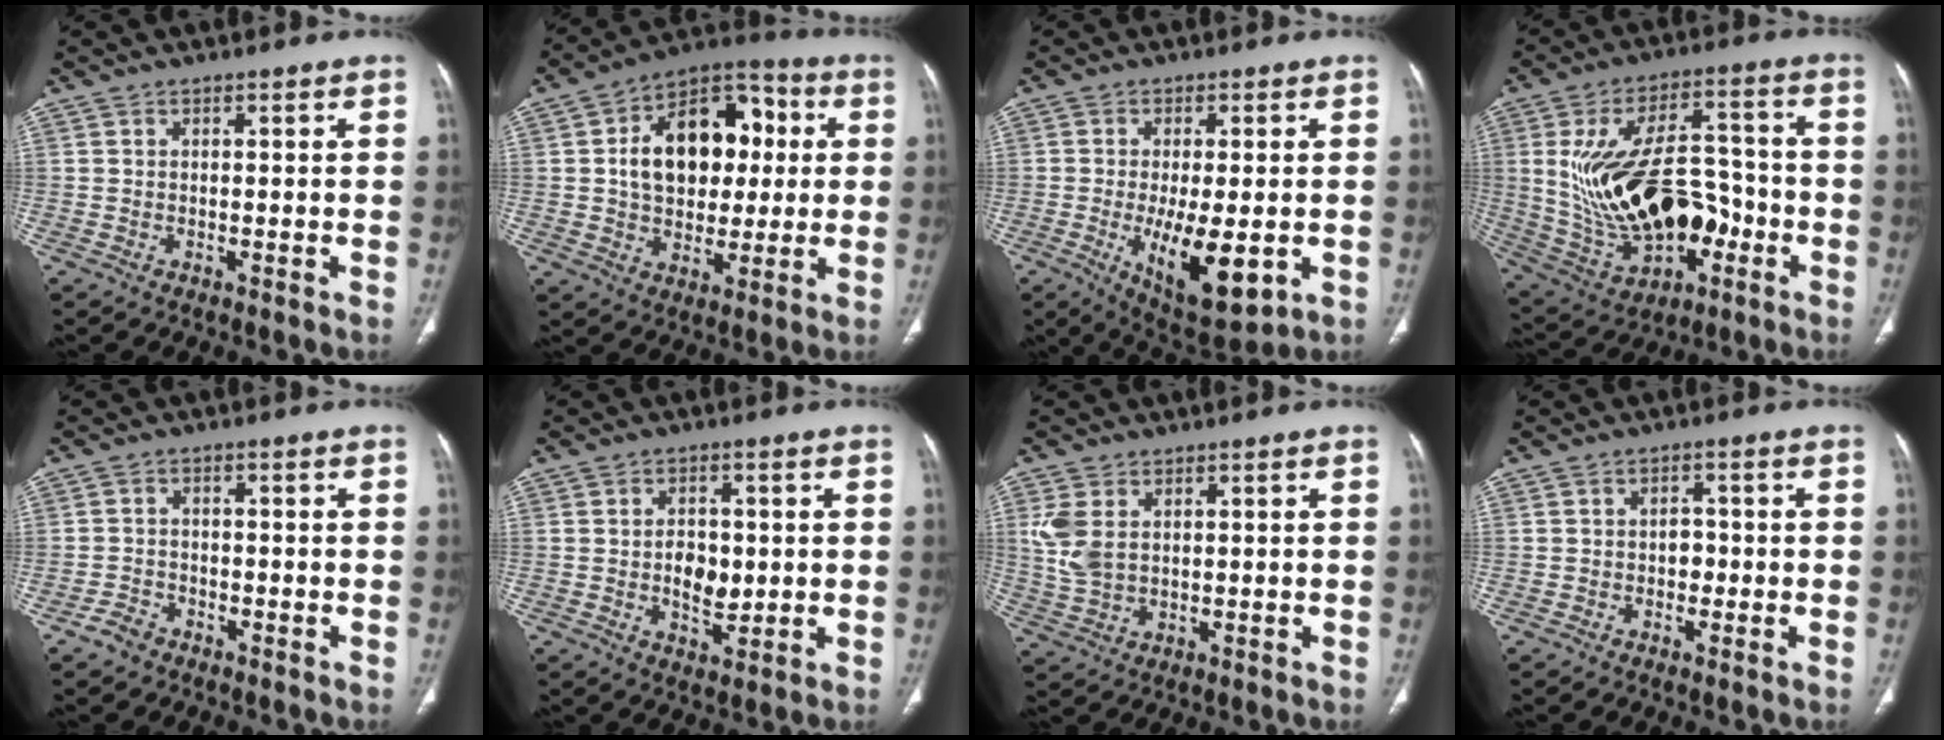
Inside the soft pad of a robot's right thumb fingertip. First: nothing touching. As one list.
[{"total": 19.7, "force": [2.7, 13.3, 14.3], "torque": [-0.181, 0.026, 0.043]}, {"total": 13.1, "force": [-3.1, 5.2, 11.7], "torque": [-0.178, -0.022, -0.033]}, {"total": 22.3, "force": [-3.0, 13.0, 17.9], "torque": [-0.300, 0.030, -0.026]}, {"total": 2.9, "force": [-2.1, 1.9, 0.8], "torque": [-0.017, 0.015, -0.037]}, {"total": 5.9, "force": [-0.1, 3.8, 4.6], "torque": [-0.056, -0.003, 0.004]}, {"total": 6.5, "force": [1.8, 4.2, 4.6], "torque": [-0.103, -0.004, 0.047]}, {"total": 2.4, "force": [-0.5, 1.9, 1.4], "torque": [-0.004, 0.008, -0.011]}]